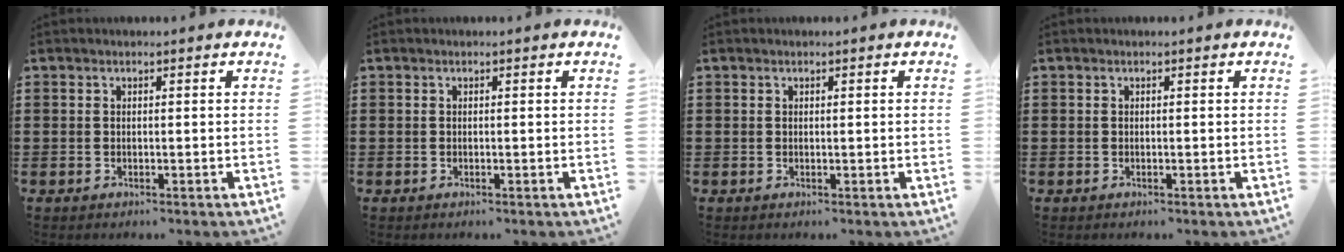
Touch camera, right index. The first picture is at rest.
{"total": 0.0}
{"total": 0.0}
{"total": 0.0}